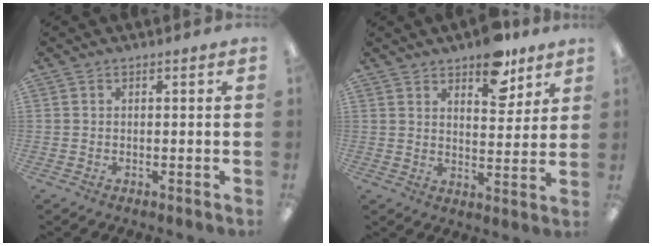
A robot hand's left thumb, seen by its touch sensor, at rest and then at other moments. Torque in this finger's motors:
{"motor_torque": [1.11, 0.71, 0.72, -0.78, 0.04]}